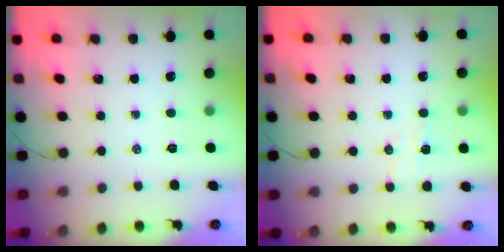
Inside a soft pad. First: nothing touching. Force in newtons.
{"total": 4.5, "press": 4.4, "slide": 1.1}